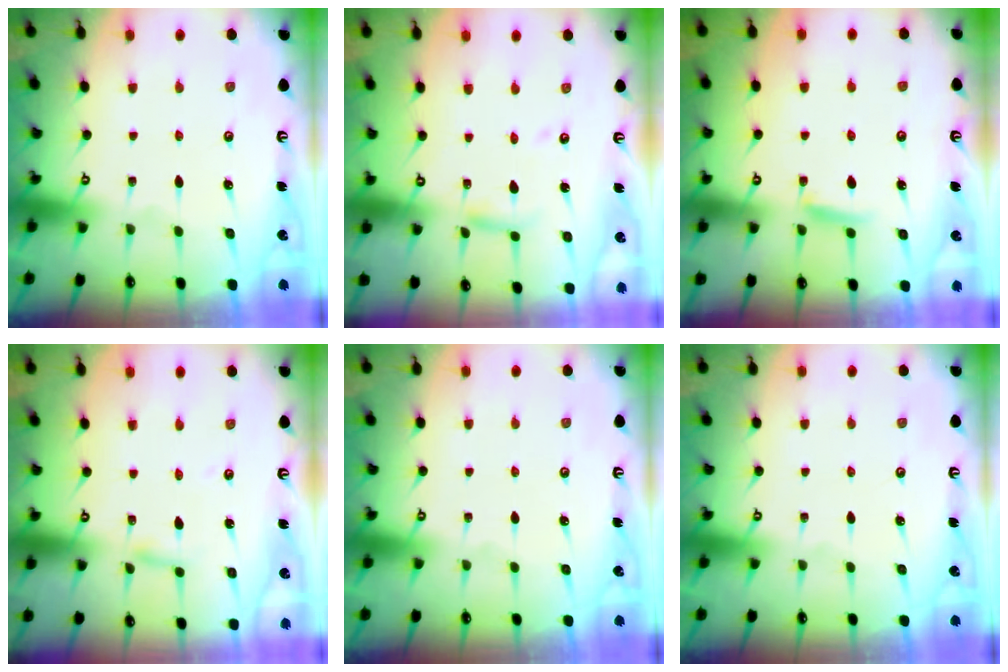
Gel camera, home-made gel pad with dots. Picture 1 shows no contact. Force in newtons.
{"total": 5.0, "press": 5.0, "slide": 0.4}
{"total": 5.8, "press": 5.7, "slide": 0.9}
{"total": 2.7, "press": 2.7, "slide": 0.2}
{"total": 0.0}
{"total": 0.0}